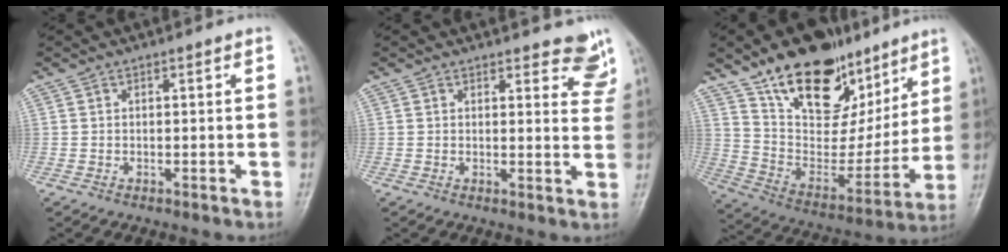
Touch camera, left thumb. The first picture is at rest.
{"total": 6.9, "force": [6.1, 2.2, 2.1], "torque": [0.014, -0.039, 0.051]}
{"total": 25.7, "force": [15.6, 14.1, 14.7], "torque": [-0.183, -0.049, 0.268]}